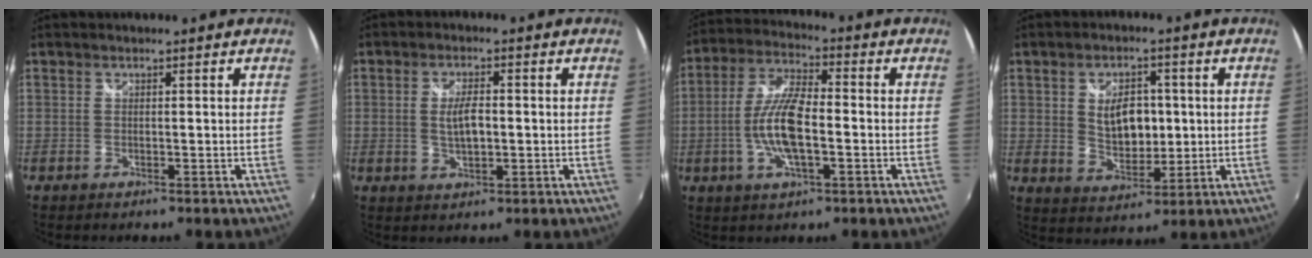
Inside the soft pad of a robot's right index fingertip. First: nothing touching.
{"total": 4.8, "force": [-0.1, 1.9, 4.4], "torque": [-0.083, 0.000, 0.001]}
{"total": 11.0, "force": [-2.5, 3.4, 10.2], "torque": [-0.210, 0.002, -0.050]}
{"total": 8.7, "force": [1.1, 5.3, 6.7], "torque": [-0.113, 0.001, 0.029]}